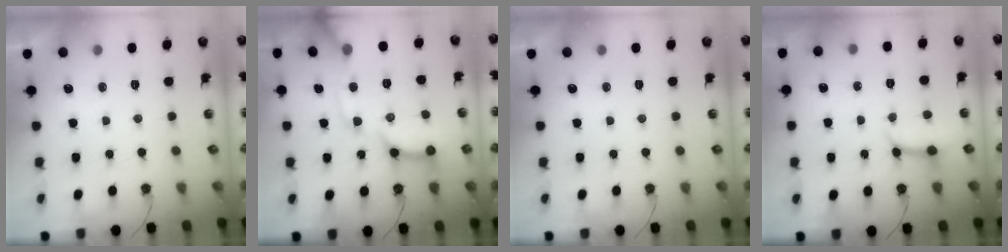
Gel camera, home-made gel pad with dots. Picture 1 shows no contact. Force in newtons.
{"total": 17.8, "press": 17.7, "slide": 1.5}
{"total": 0.0}
{"total": 7.0, "press": 6.9, "slide": 0.7}